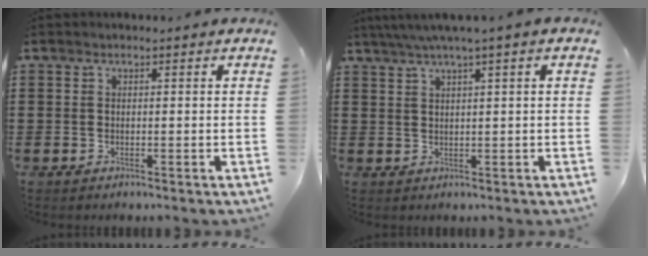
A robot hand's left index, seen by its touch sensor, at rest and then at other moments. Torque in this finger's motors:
{"motor_torque": [2.14, 0.00, 0.61, 0.08]}